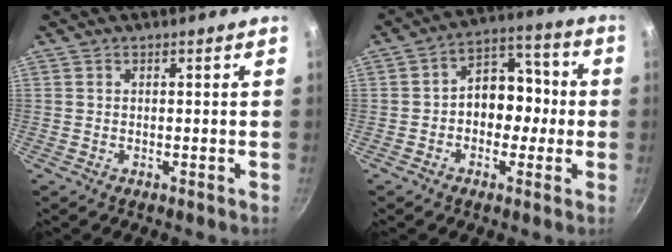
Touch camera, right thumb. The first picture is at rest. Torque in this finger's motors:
{"motor_torque": [-0.12, 0.40, 0.10, 0.12, 0.02]}